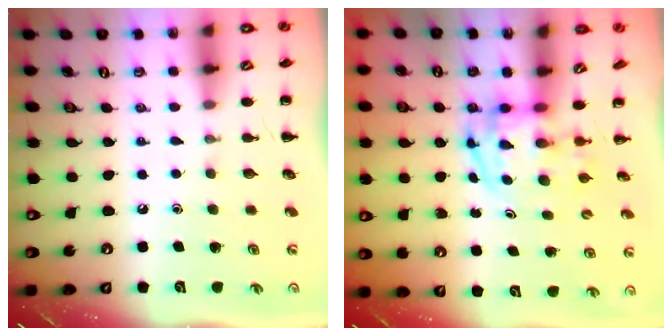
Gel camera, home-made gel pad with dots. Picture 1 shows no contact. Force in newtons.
{"total": 3.8, "press": 3.8, "slide": 0.6}